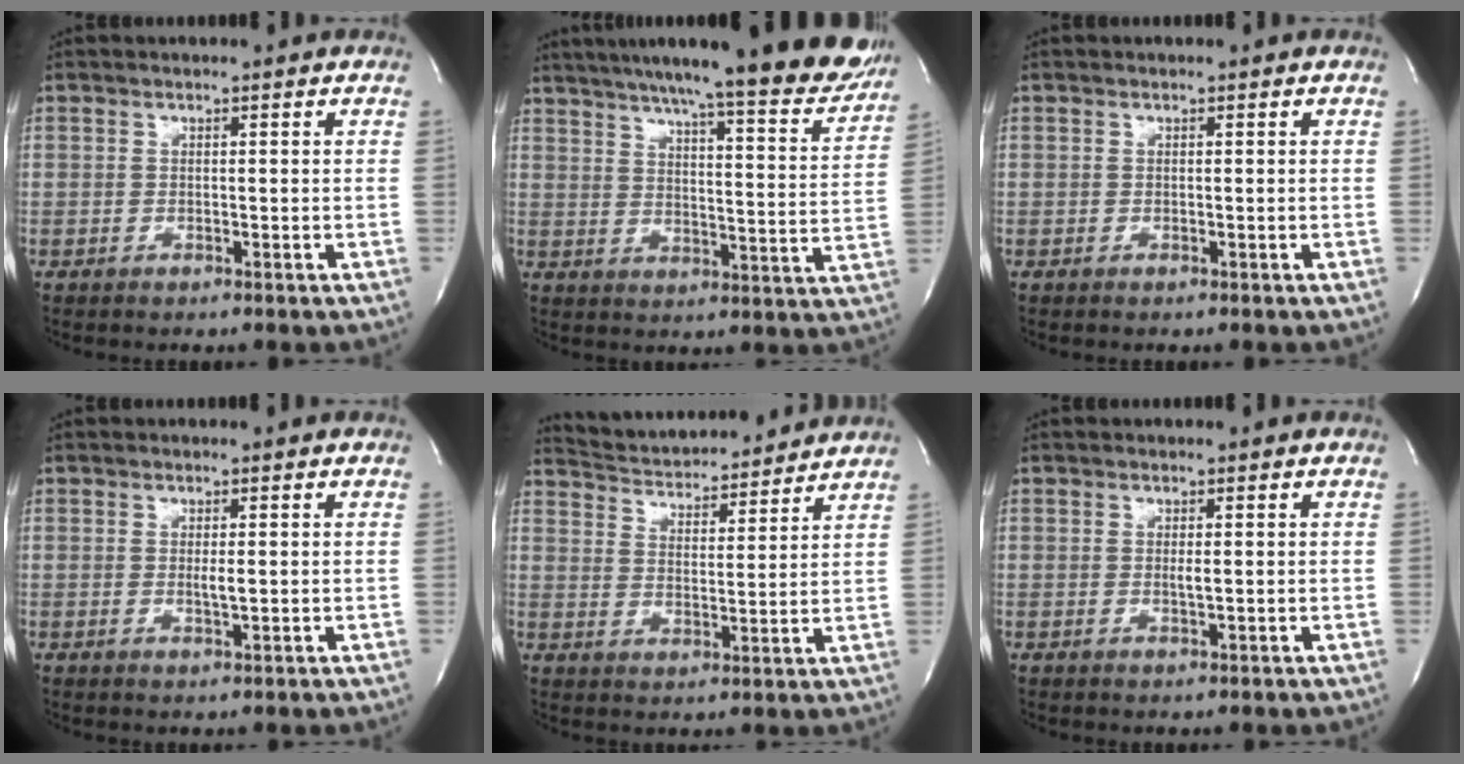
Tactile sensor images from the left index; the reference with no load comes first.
{"total": 23.0, "force": [20.2, 2.1, 10.8], "torque": [-0.157, -0.036, 0.255]}
{"total": 0.0}
{"total": 1.5, "force": [0.1, 0.2, 1.5], "torque": [-0.030, -0.003, 0.002]}
{"total": 14.1, "force": [13.5, 2.0, 3.3], "torque": [-0.056, 0.012, 0.202]}
{"total": 1.0, "force": [0.1, 0.1, 1.0], "torque": [-0.023, -0.002, 0.002]}